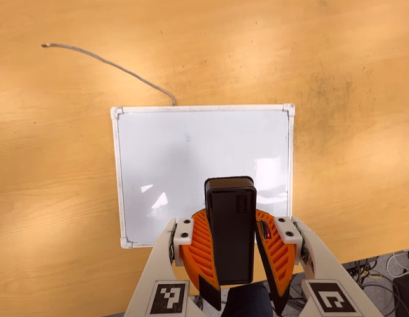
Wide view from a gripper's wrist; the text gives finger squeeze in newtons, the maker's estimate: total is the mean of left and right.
{"total": 10.6, "left": 10.5, "right": 10.7}